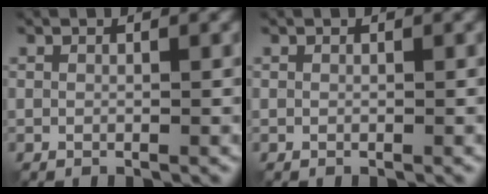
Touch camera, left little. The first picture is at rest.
{"total": 0.0}